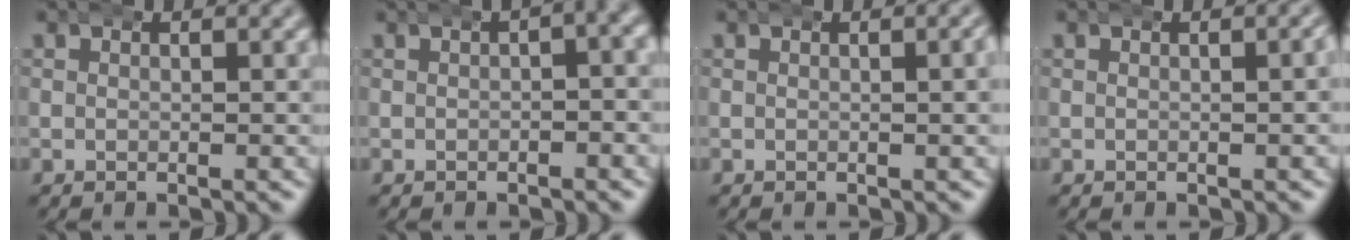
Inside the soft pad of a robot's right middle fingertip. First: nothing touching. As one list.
[{"total": 3.0, "force": [0.8, 1.1, 2.6], "torque": [-0.022, 0.019, 0.004]}, {"total": 1.0, "force": [0.3, 0.1, 1.0], "torque": [-0.005, 0.008, 0.001]}, {"total": 0.7, "force": [0.0, 0.0, 0.7], "torque": [-0.007, 0.007, -0.001]}]